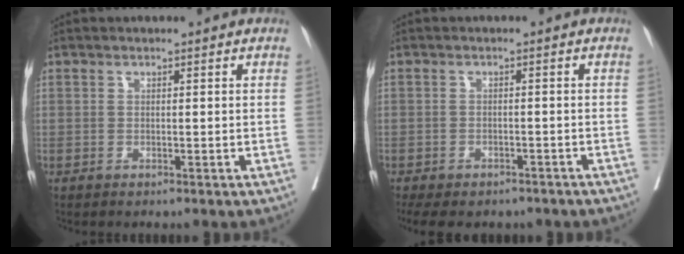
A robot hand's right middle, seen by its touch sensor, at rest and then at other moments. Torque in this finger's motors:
{"motor_torque": [1.07, -1.07, 0.36, 0.11]}